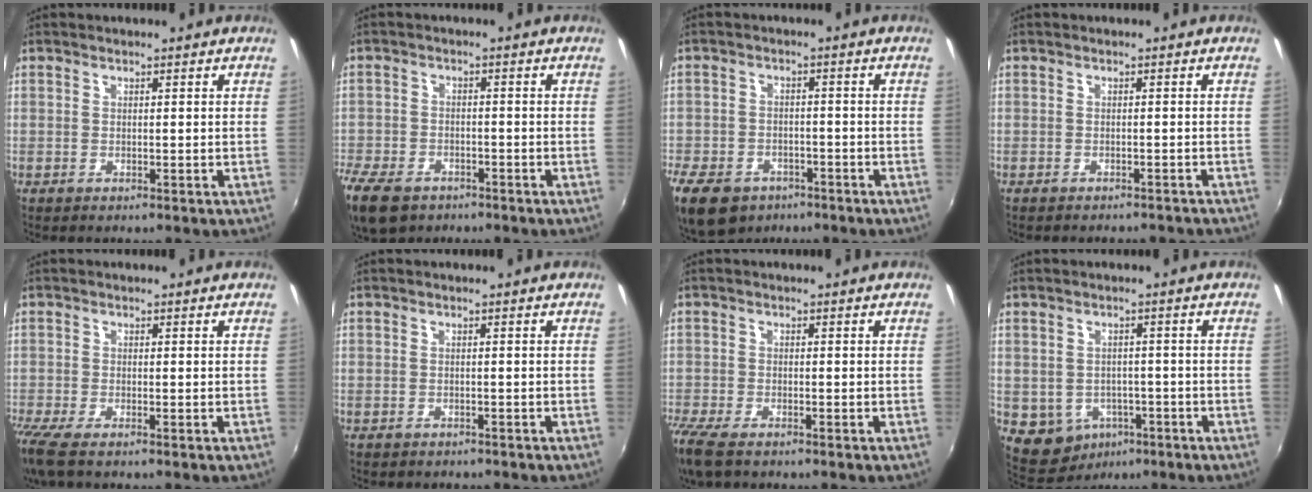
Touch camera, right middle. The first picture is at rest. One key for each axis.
{"total": 11.6, "fx": -7.4, "fy": 6.8, "fz": 5.7, "tx": -0.164, "ty": -0.027, "tz": -0.137}
{"total": 13.7, "fx": -8.4, "fy": 8.8, "fz": 6.3, "tx": -0.177, "ty": -0.021, "tz": -0.137}
{"total": 5.5, "fx": -5.0, "fy": 1.4, "fz": 1.8, "tx": -0.038, "ty": -0.010, "tz": -0.059}
{"total": 4.5, "fx": -3.1, "fy": 0.3, "fz": 3.2, "tx": -0.076, "ty": -0.023, "tz": -0.066}
{"total": 1.6, "fx": -1.4, "fy": 0.6, "fz": 0.4, "tx": -0.011, "ty": -0.011, "tz": -0.018}
{"total": 6.9, "fx": -5.1, "fy": 2.0, "fz": 4.2, "tx": -0.109, "ty": -0.033, "tz": -0.104}
{"total": 7.7, "fx": -3.0, "fy": 6.5, "fz": 2.7, "tx": -0.076, "ty": -0.006, "tz": -0.026}